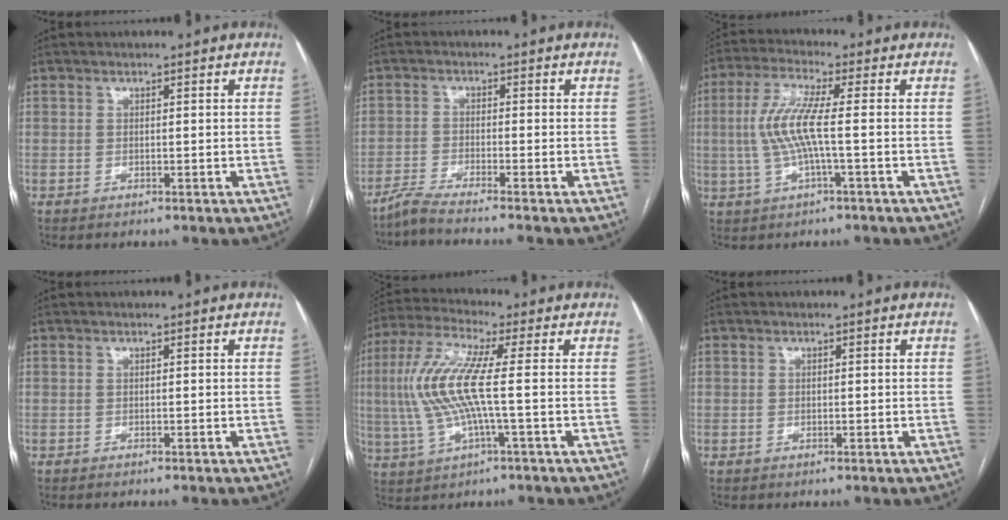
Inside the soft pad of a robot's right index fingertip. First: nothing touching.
{"total": 4.7, "force": [-4.1, -1.4, 1.8], "torque": [-0.038, -0.016, -0.078]}
{"total": 7.7, "force": [-0.2, 0.6, 7.7], "torque": [-0.169, 0.012, -0.009]}
{"total": 0.9, "force": [-0.8, -0.1, 0.4], "torque": [-0.001, 0.001, -0.010]}
{"total": 11.1, "force": [0.0, 1.3, 11.1], "torque": [-0.255, 0.017, -0.004]}
{"total": 0.0}